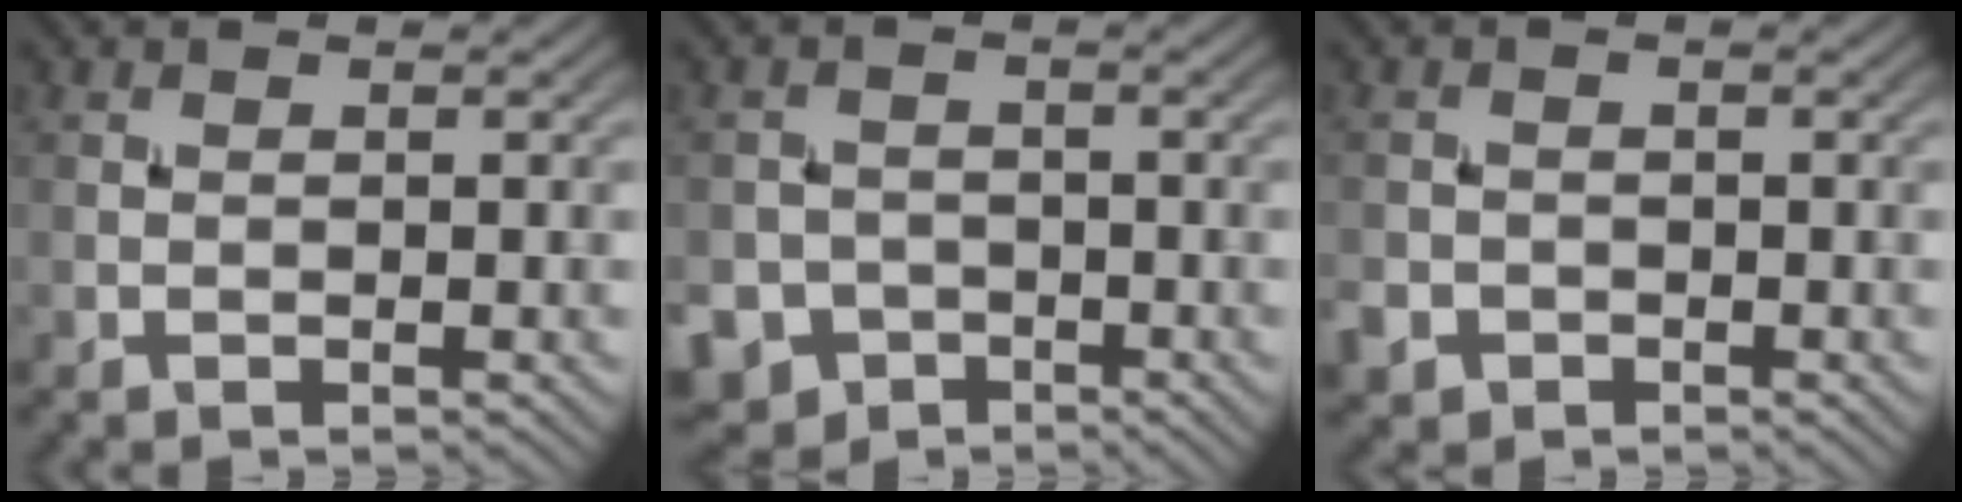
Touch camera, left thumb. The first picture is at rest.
{"total": 6.2, "force": [-3.5, 5.0, 1.2], "torque": [-0.020, -0.017, -0.075]}
{"total": 2.4, "force": [-1.3, 1.9, 0.6], "torque": [-0.018, -0.009, -0.032]}